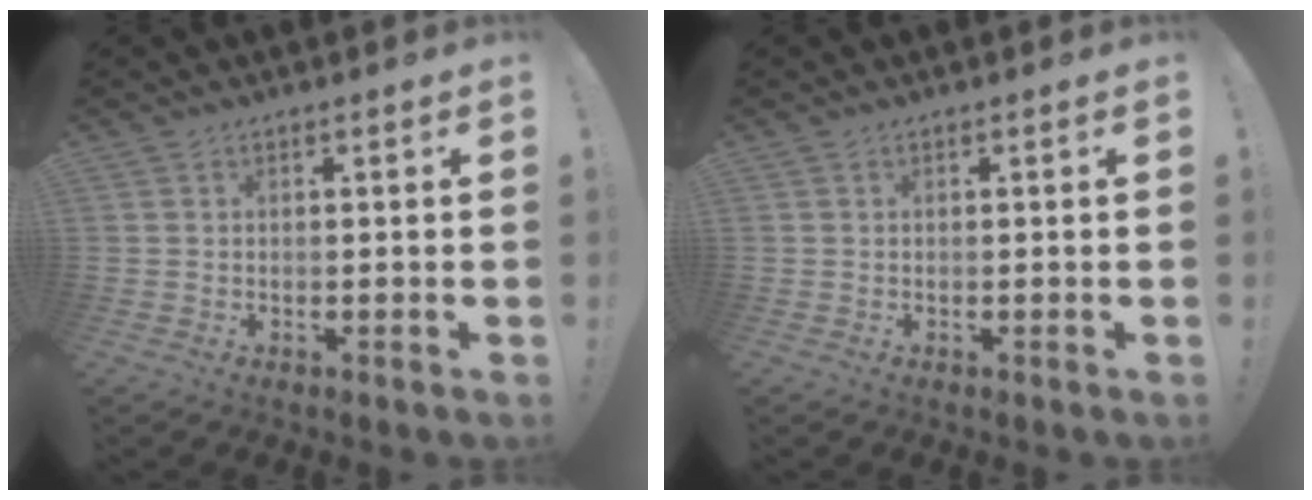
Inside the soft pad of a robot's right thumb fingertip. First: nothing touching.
{"total": 0.0}